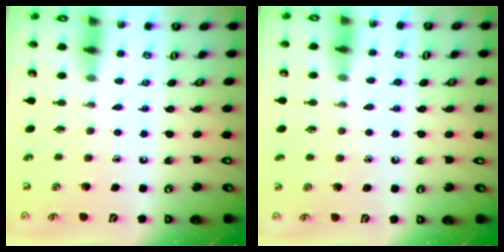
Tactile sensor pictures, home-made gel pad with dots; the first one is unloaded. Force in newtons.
{"total": 4.3, "press": 4.3, "slide": 0.5}